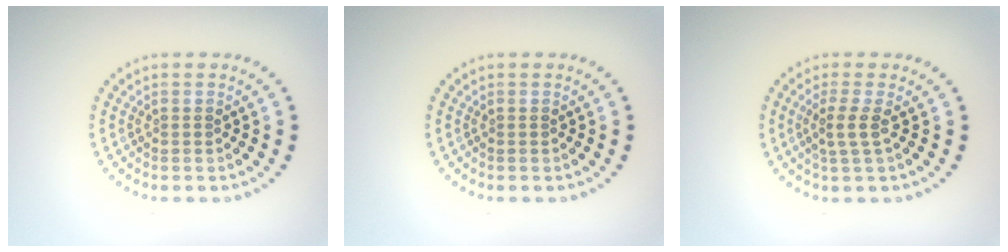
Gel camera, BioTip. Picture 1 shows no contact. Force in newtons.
{"total": 0.0}
{"total": 1.9, "press": 1.4, "slide": 1.3}